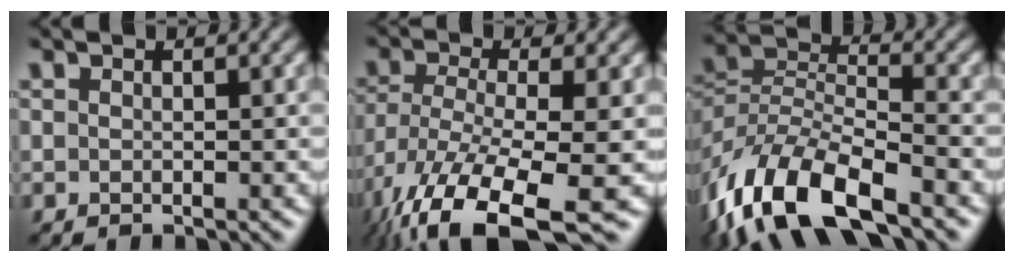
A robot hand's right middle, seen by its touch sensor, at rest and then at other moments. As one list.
[{"total": 12.6, "force": [-7.4, 4.1, 9.4], "torque": [-0.204, -0.038, -0.122]}, {"total": 12.0, "force": [-7.4, 5.2, 7.9], "torque": [-0.150, -0.003, -0.147]}]